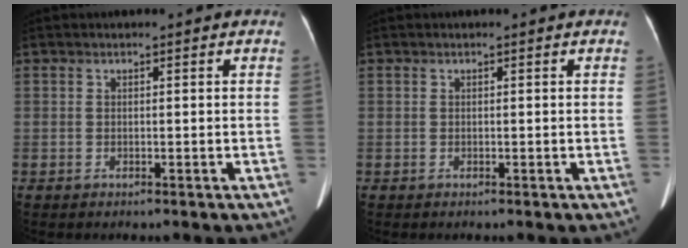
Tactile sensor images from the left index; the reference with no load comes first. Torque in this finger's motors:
{"motor_torque": [-0.13, -0.06, -0.01, -0.01]}